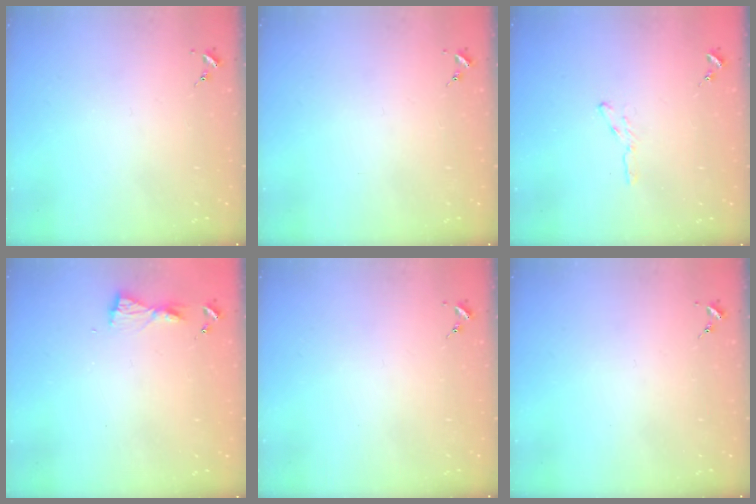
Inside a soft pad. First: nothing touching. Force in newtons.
{"total": 0.0}
{"total": 3.9, "press": 3.9, "slide": 0.5}
{"total": 4.8, "press": 4.8, "slide": 0.5}
{"total": 0.0}
{"total": 0.0}